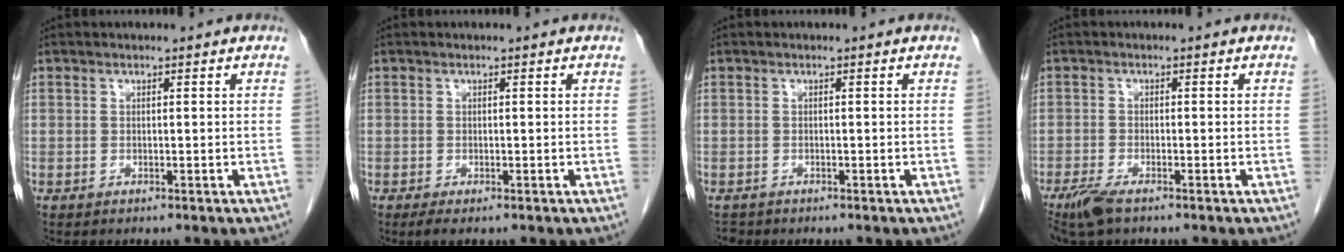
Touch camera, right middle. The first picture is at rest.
{"total": 1.6, "force": [-1.0, 0.5, 1.2], "torque": [-0.021, -0.005, -0.013]}
{"total": 0.8, "force": [-0.7, 0.3, -0.1], "torque": [-0.007, -0.003, -0.013]}
{"total": 4.0, "force": [-2.8, 0.9, 2.7], "torque": [-0.062, -0.010, -0.052]}